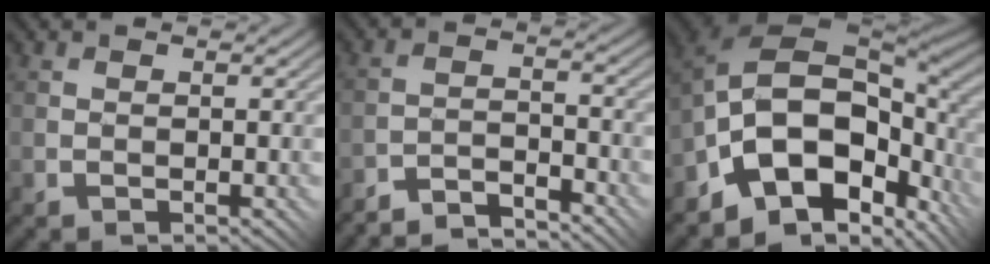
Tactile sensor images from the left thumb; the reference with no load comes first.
{"total": 4.9, "force": [-4.9, -0.1, 0.6], "torque": [-0.009, 0.010, -0.095]}
{"total": 13.9, "force": [-4.5, 8.7, 9.8], "torque": [-0.164, -0.011, -0.078]}